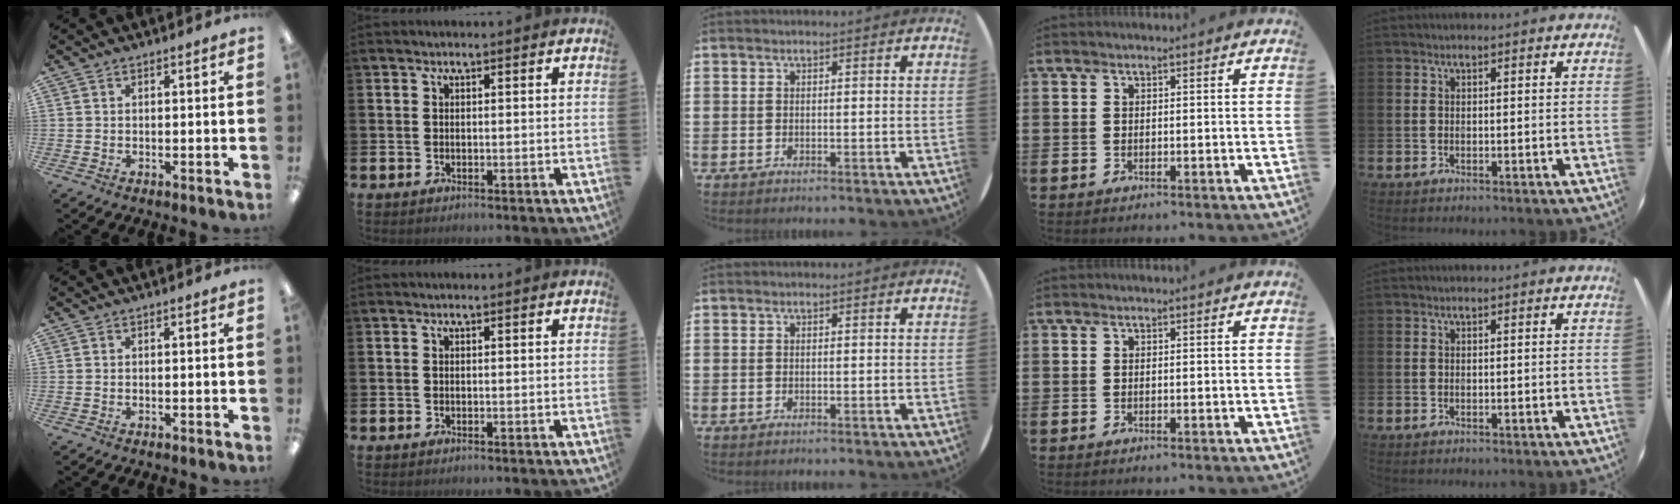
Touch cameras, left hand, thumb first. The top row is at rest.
{}